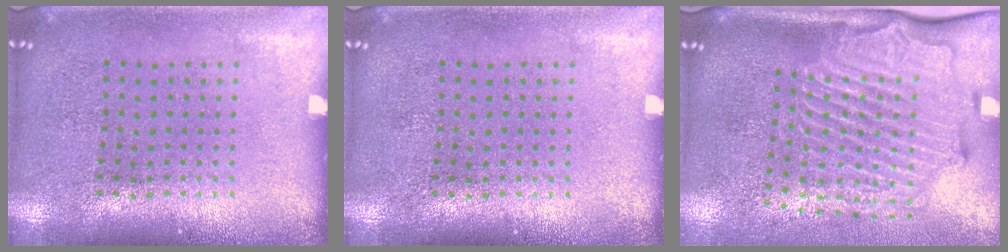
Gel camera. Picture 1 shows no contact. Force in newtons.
{"total": 0.0}
{"total": 2.8, "press": 2.2, "slide": 1.8}